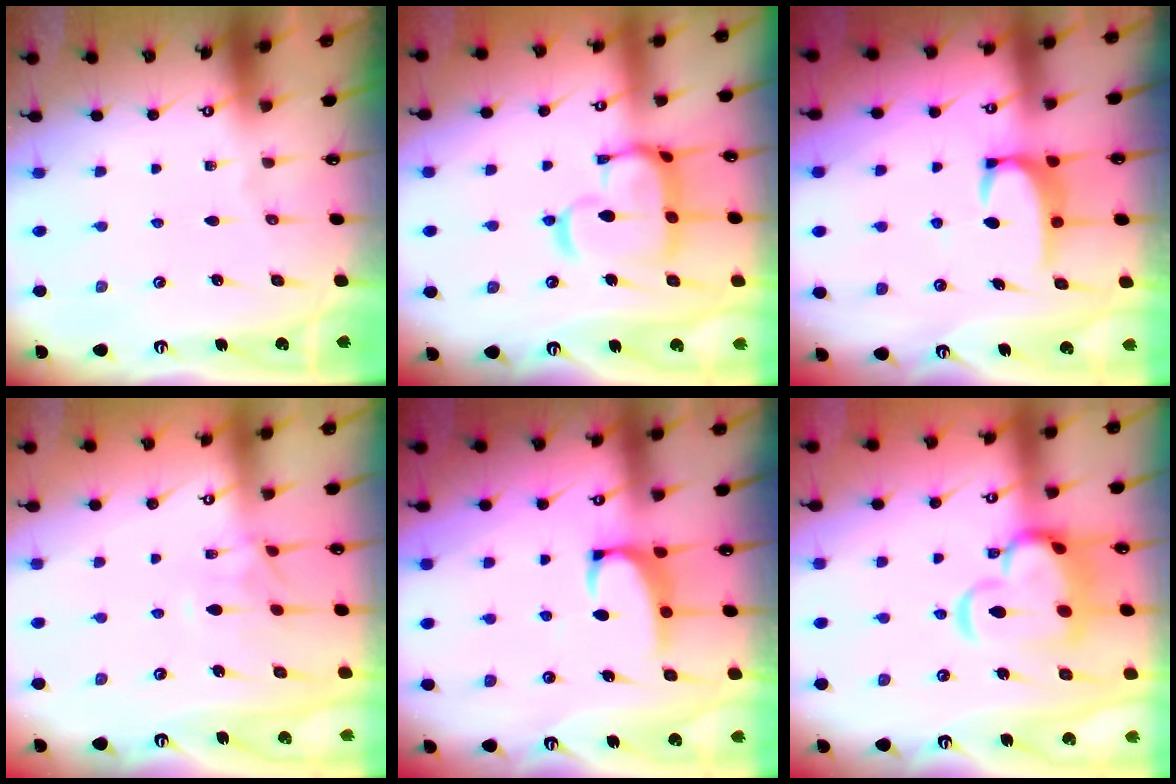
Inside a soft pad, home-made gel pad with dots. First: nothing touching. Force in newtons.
{"total": 13.4, "press": 13.3, "slide": 1.4}
{"total": 3.6, "press": 3.6, "slide": 0.5}
{"total": 1.0, "press": 0.4, "slide": 0.9}
{"total": 2.5, "press": 2.4, "slide": 0.8}
{"total": 10.7, "press": 10.5, "slide": 2.0}